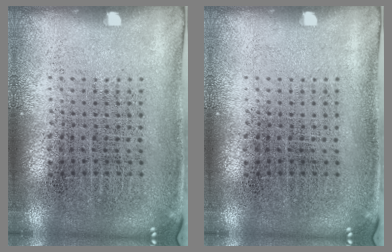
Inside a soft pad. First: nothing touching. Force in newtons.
{"total": 0.0}